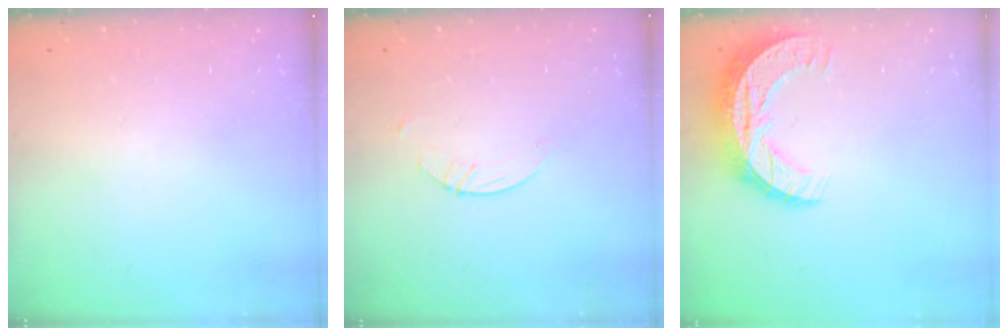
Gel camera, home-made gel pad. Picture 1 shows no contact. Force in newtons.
{"total": 0.8, "press": 0.8, "slide": 0.2}
{"total": 10.7, "press": 10.7, "slide": 0.8}